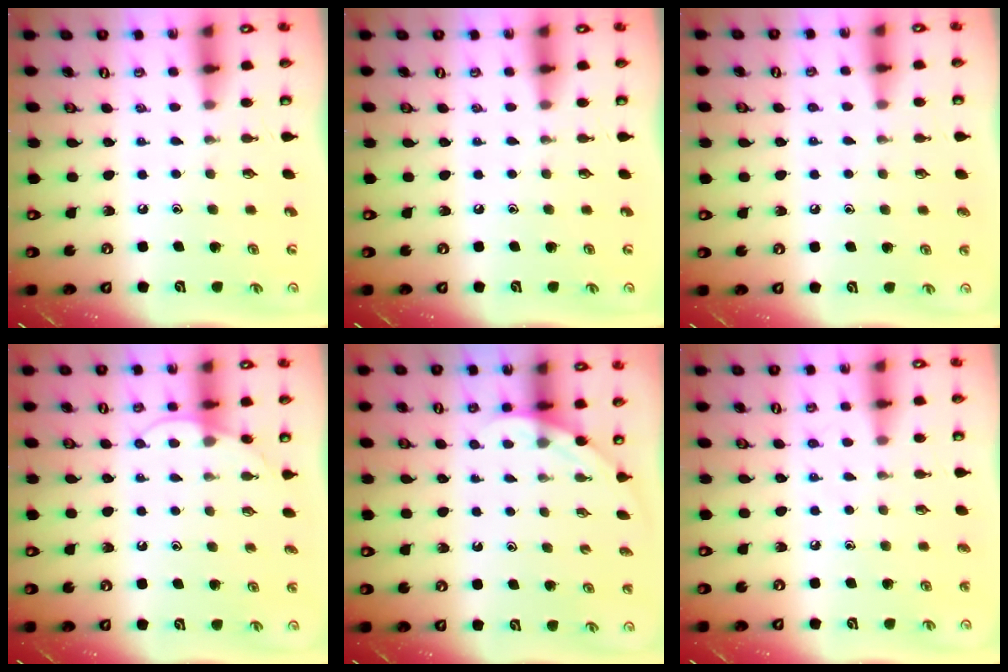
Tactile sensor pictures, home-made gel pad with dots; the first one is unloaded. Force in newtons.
{"total": 0.0}
{"total": 3.8, "press": 3.8, "slide": 0.4}
{"total": 5.6, "press": 5.6, "slide": 0.4}
{"total": 2.2, "press": 2.2, "slide": 0.0}
{"total": 6.2, "press": 6.2, "slide": 0.9}